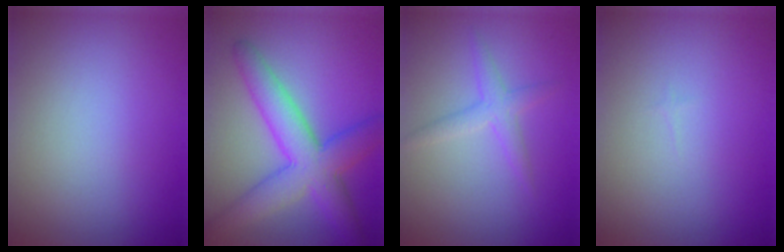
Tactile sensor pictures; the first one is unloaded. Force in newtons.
{"total": 7.2, "press": 7.2, "slide": 0.1}
{"total": 2.0, "press": 2.0, "slide": 0.2}
{"total": 0.0}